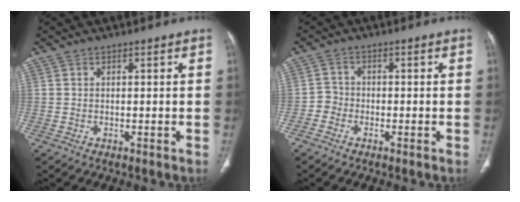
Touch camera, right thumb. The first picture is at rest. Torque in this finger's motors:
{"motor_torque": [0.04, -0.05, 0.10, -0.64, -0.06]}